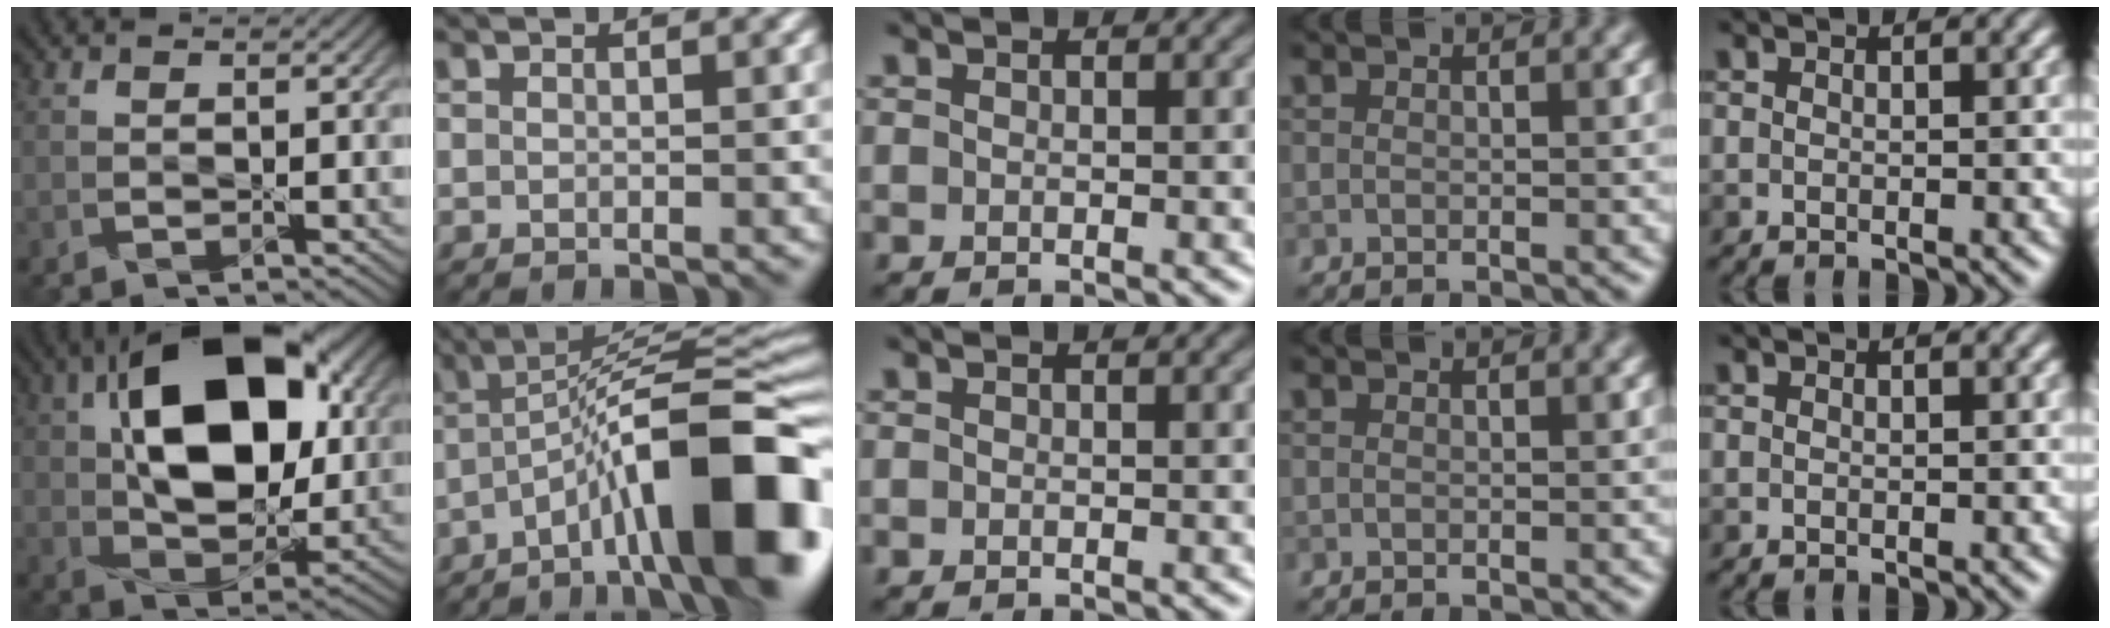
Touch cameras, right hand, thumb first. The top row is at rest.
{"thumb": {"total": 16.6, "force": [4.3, 9.8, 12.7], "torque": [-0.223, 0.029, 0.067]}, "index": {"total": 14.2, "force": [-5.4, 3.6, 12.6], "torque": [-0.190, 0.018, -0.083]}}